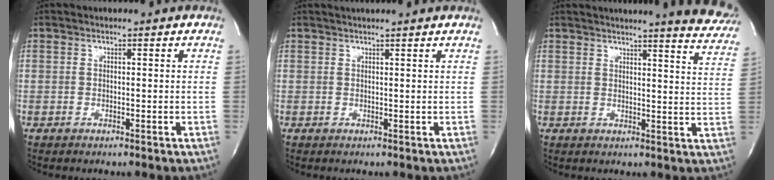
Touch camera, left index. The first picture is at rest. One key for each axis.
{"total": 4.5, "fx": 4.1, "fy": -0.5, "fz": 1.7, "tx": -0.021, "ty": 0.025, "tz": 0.050}
{"total": 14.5, "fx": 13.3, "fy": 0.8, "fz": 5.8, "tx": -0.064, "ty": -0.056, "tz": 0.134}